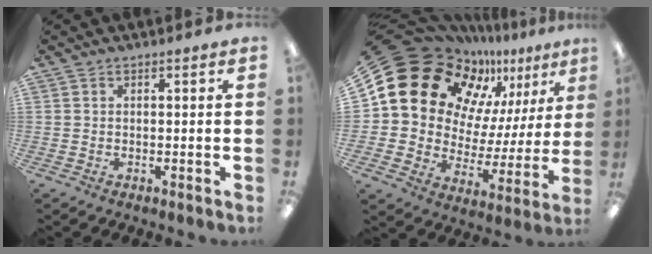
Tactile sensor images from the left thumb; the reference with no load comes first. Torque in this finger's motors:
{"motor_torque": [1.27, 1.37, 1.44, -1.33, 0.35]}